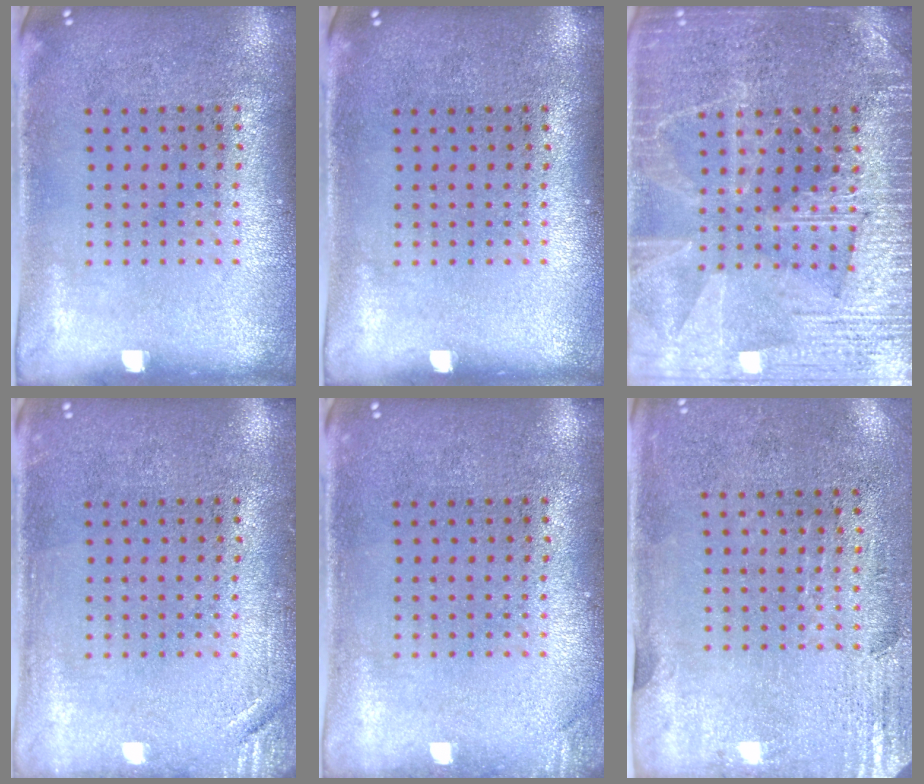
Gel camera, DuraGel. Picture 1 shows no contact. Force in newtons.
{"total": 0.0}
{"total": 3.7, "press": 3.7, "slide": 0.5}
{"total": 1.5, "press": 1.5, "slide": 0.3}
{"total": 0.9, "press": 0.9, "slide": 0.2}
{"total": 2.9, "press": 2.4, "slide": 1.5}